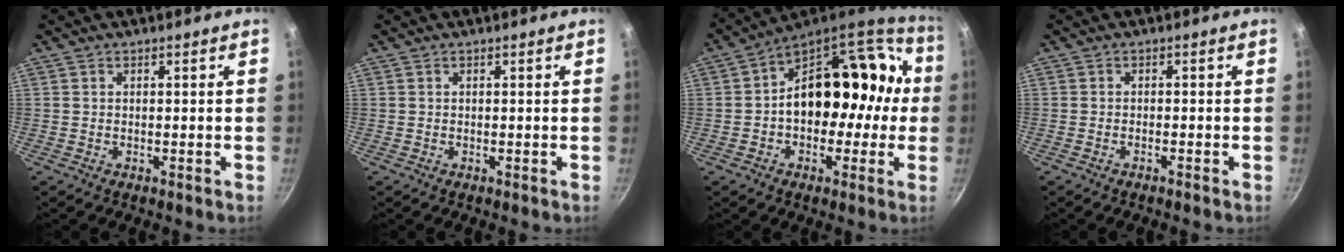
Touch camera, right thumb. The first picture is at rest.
{"total": 0.0}
{"total": 22.5, "force": [0.7, 16.0, 15.9], "torque": [-0.176, 0.074, 0.009]}
{"total": 0.8, "force": [-0.7, 0.1, 0.4], "torque": [-0.018, 0.006, -0.014]}